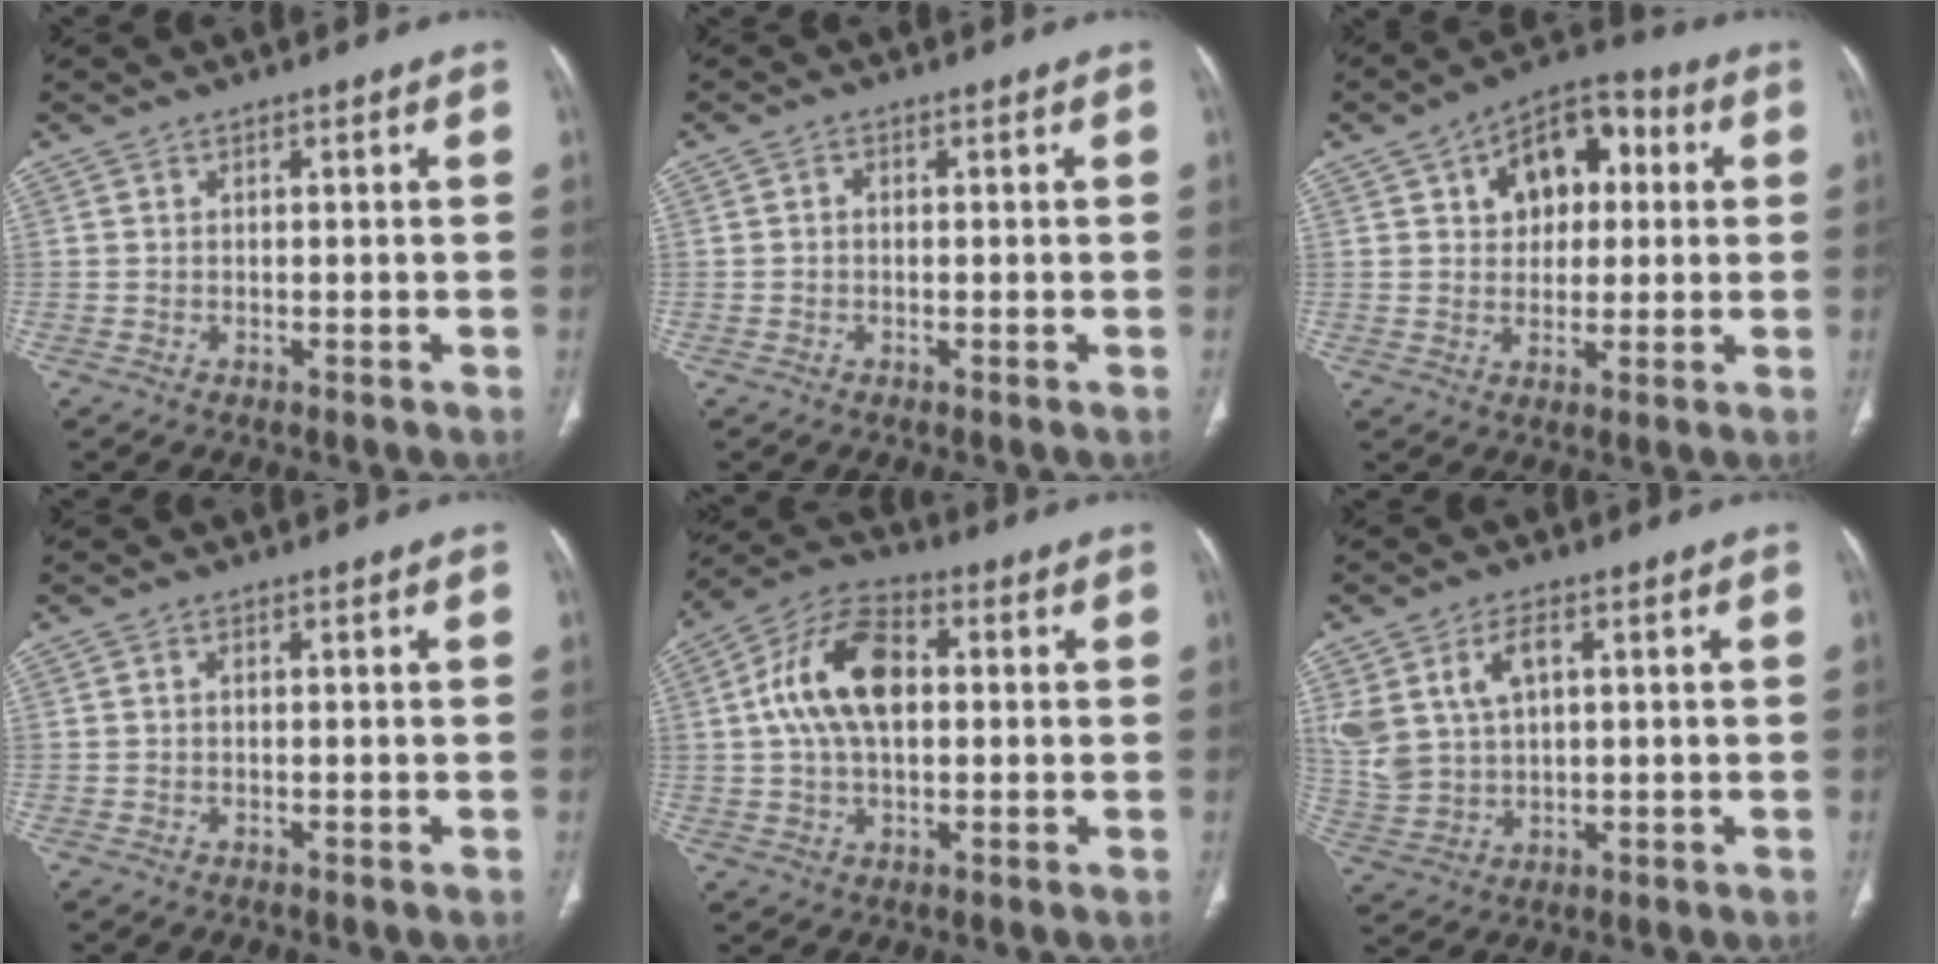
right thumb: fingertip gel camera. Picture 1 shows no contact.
{"total": 1.0, "force": [-0.1, 0.8, 0.6], "torque": [-0.007, 0.003, -0.005]}
{"total": 12.4, "force": [3.4, 8.3, 8.6], "torque": [-0.085, 0.016, 0.044]}
{"total": 0.5, "force": [0.0, 0.4, 0.4], "torque": [-0.007, 0.001, -0.003]}
{"total": 14.0, "force": [1.8, 8.3, 11.1], "torque": [-0.203, 0.025, 0.025]}
{"total": 10.6, "force": [3.0, 7.0, 7.4], "torque": [-0.150, 0.001, 0.072]}